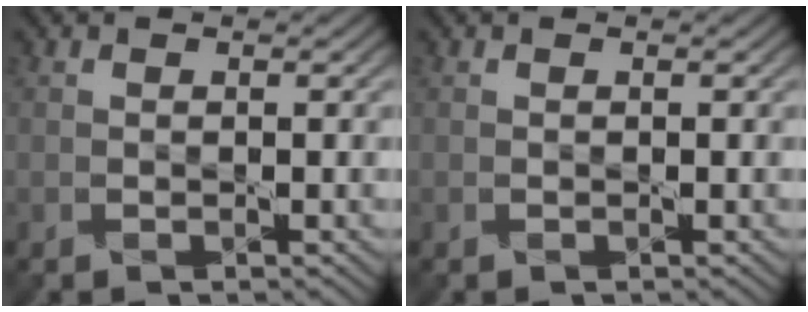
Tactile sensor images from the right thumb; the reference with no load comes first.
{"total": 0.0}